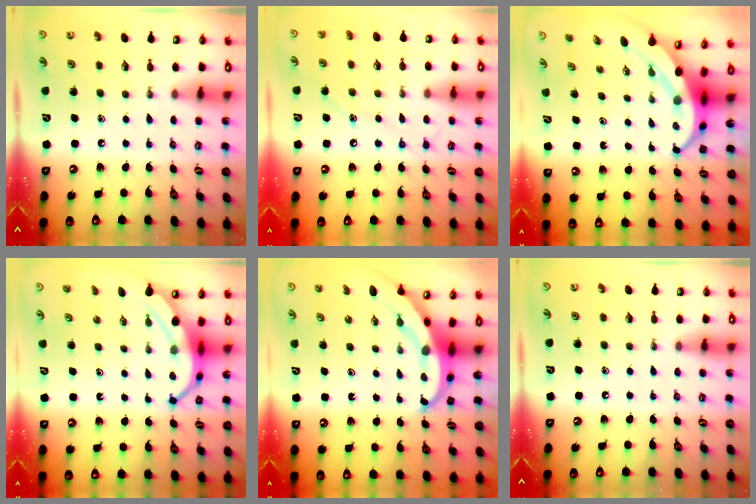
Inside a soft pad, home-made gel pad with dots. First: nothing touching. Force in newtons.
{"total": 8.8, "press": 8.8, "slide": 0.7}
{"total": 7.3, "press": 7.1, "slide": 1.5}
{"total": 7.0, "press": 6.9, "slide": 1.0}
{"total": 5.7, "press": 5.7, "slide": 0.6}
{"total": 0.0}